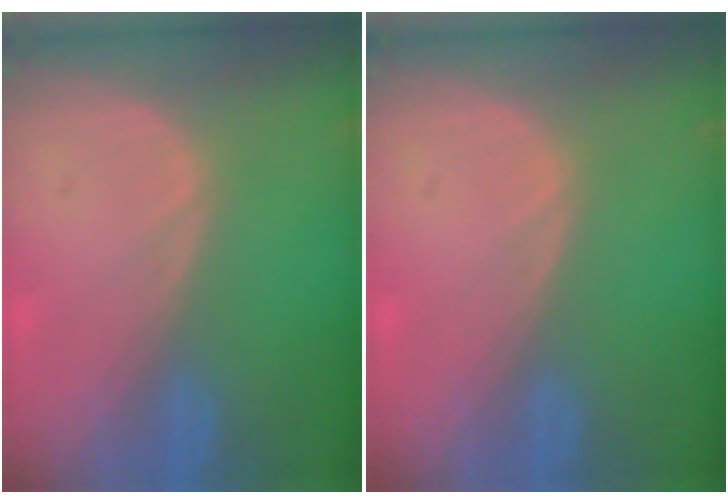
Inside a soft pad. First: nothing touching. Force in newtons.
{"total": 0.0}